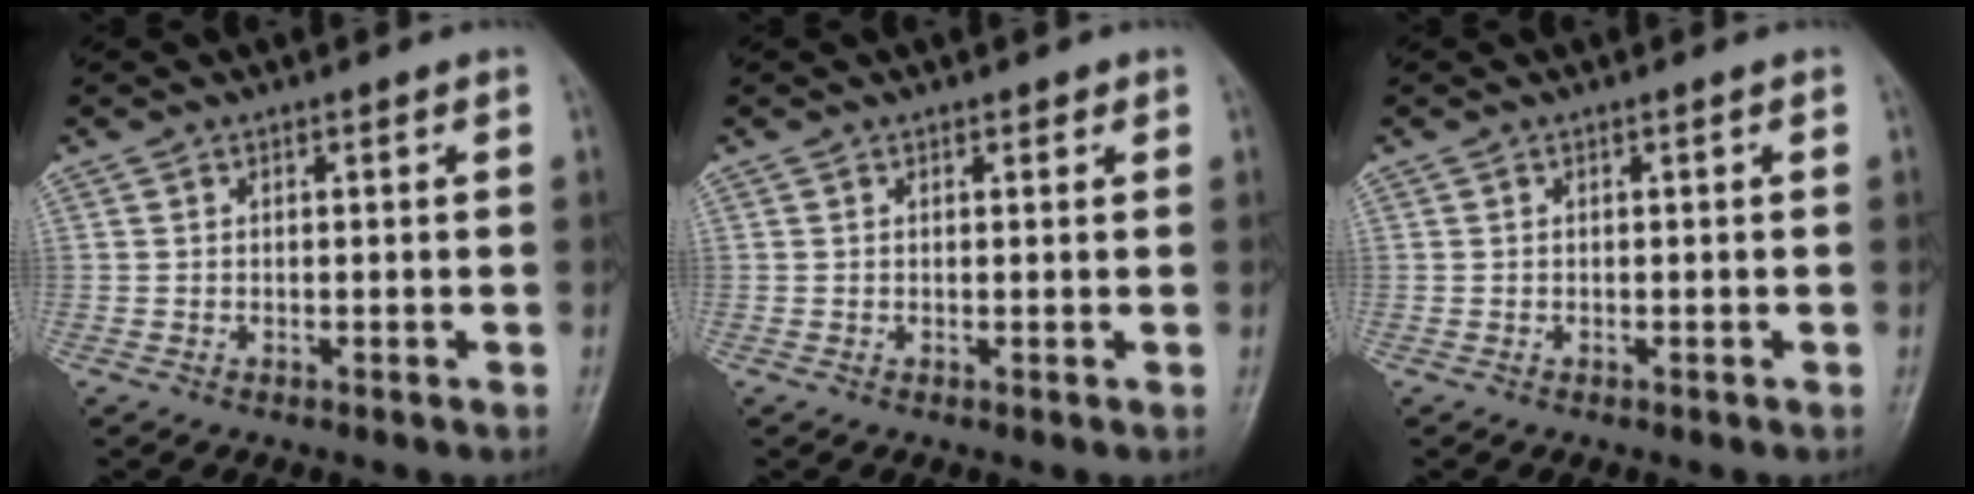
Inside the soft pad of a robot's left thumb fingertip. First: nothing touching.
{"total": 1.1, "force": [0.7, 0.6, 0.5], "torque": [0.003, -0.003, 0.006]}
{"total": 0.0}